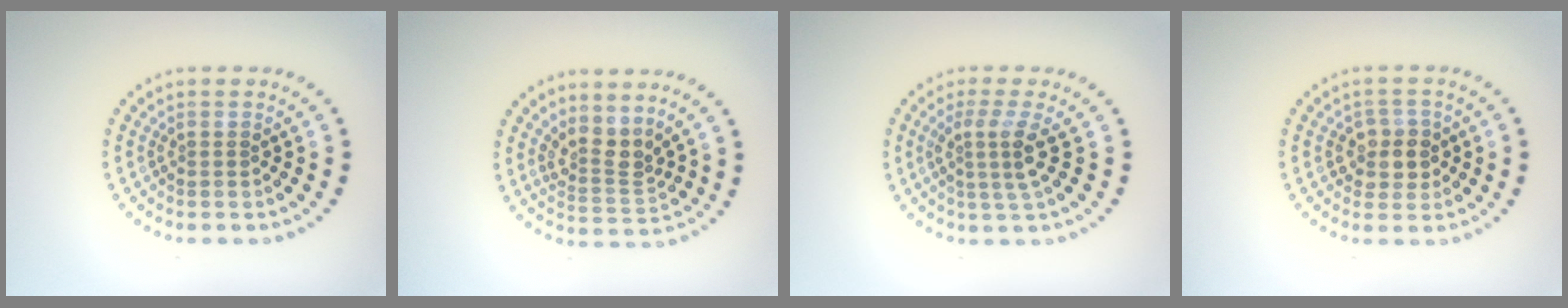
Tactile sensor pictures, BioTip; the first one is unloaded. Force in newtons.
{"total": 2.8, "press": 2.0, "slide": 1.9}
{"total": 2.9, "press": 2.1, "slide": 2.0}
{"total": 2.7, "press": 2.5, "slide": 1.0}